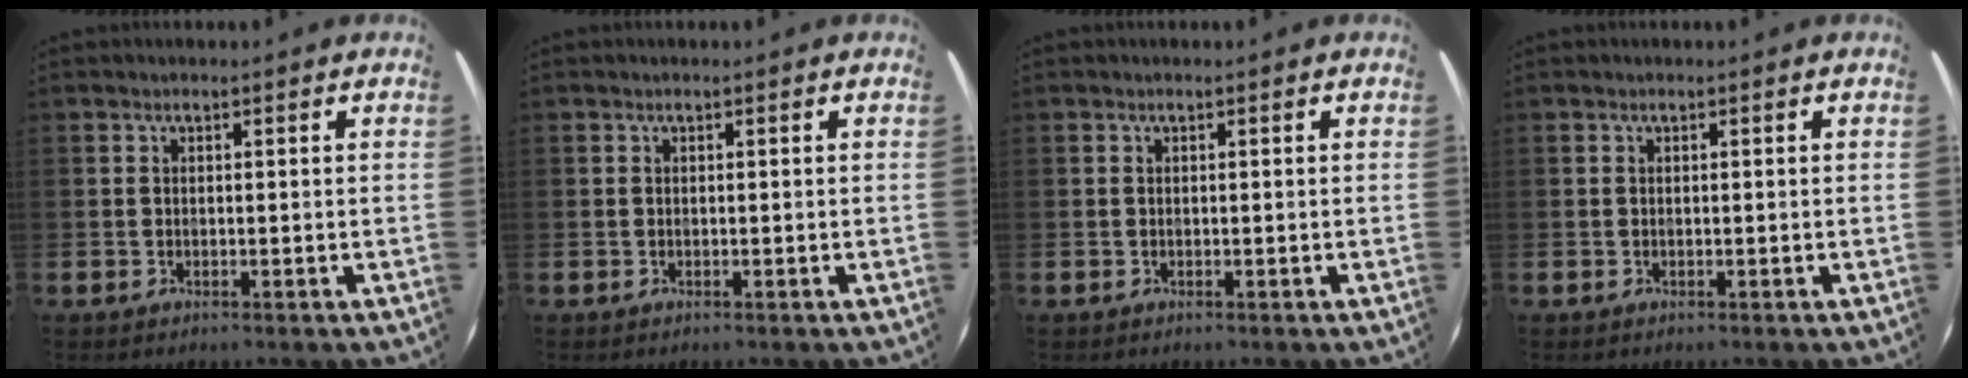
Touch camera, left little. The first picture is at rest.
{"total": 0.0}
{"total": 0.0}
{"total": 0.0}